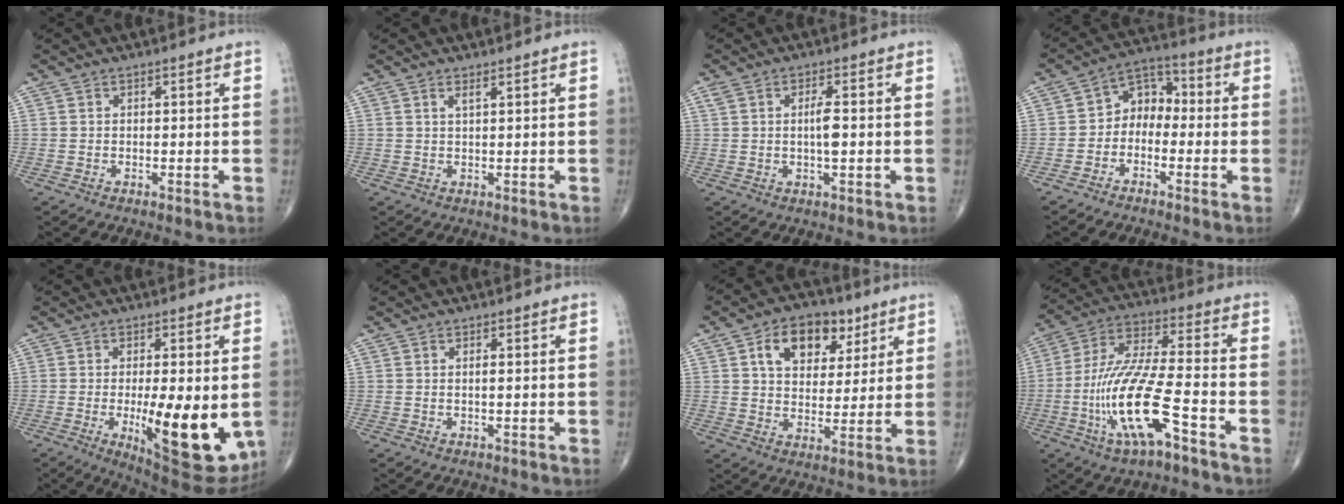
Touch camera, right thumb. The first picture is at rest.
{"total": 1.2, "force": [0.8, 0.2, 0.9], "torque": [-0.018, -0.004, 0.016]}
{"total": 3.8, "force": [0.1, 1.2, 3.6], "torque": [-0.068, 0.003, 0.001]}
{"total": 7.0, "force": [-1.5, 5.3, 4.2], "torque": [-0.033, 0.039, -0.048]}
{"total": 17.3, "force": [-2.9, 5.6, 16.1], "torque": [-0.214, -0.031, -0.023]}
{"total": 0.8, "force": [0.1, 0.1, 0.8], "torque": [-0.014, -0.001, 0.003]}
{"total": 13.0, "force": [5.7, 8.6, 7.8], "torque": [-0.085, -0.011, 0.093]}
{"total": 17.2, "force": [-6.5, 4.0, 15.4], "torque": [-0.329, 0.031, -0.118]}